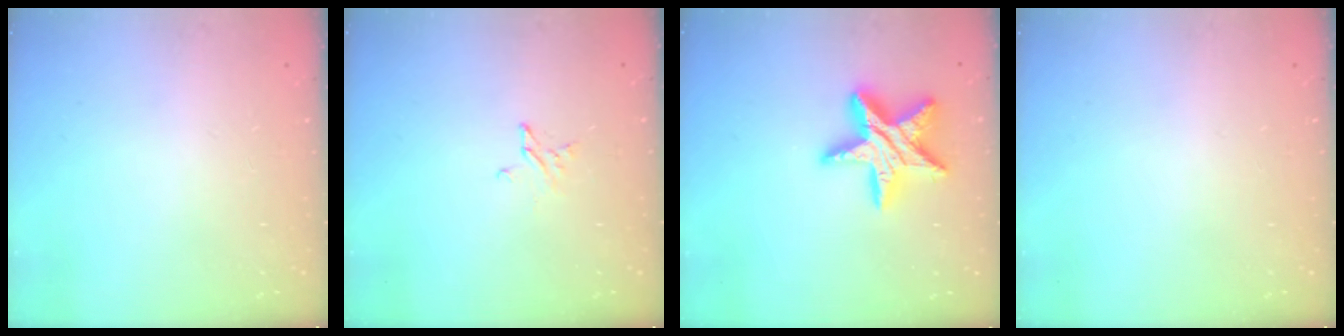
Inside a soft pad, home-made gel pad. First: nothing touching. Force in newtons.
{"total": 2.3, "press": 2.2, "slide": 0.2}
{"total": 17.1, "press": 17.0, "slide": 1.2}
{"total": 0.0}